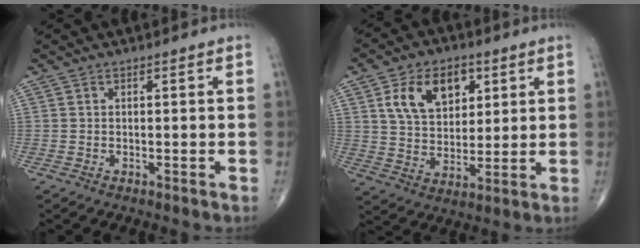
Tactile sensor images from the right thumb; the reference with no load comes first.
{"total": 12.7, "force": [5.0, 8.4, 8.0], "torque": [-0.101, -0.013, 0.093]}